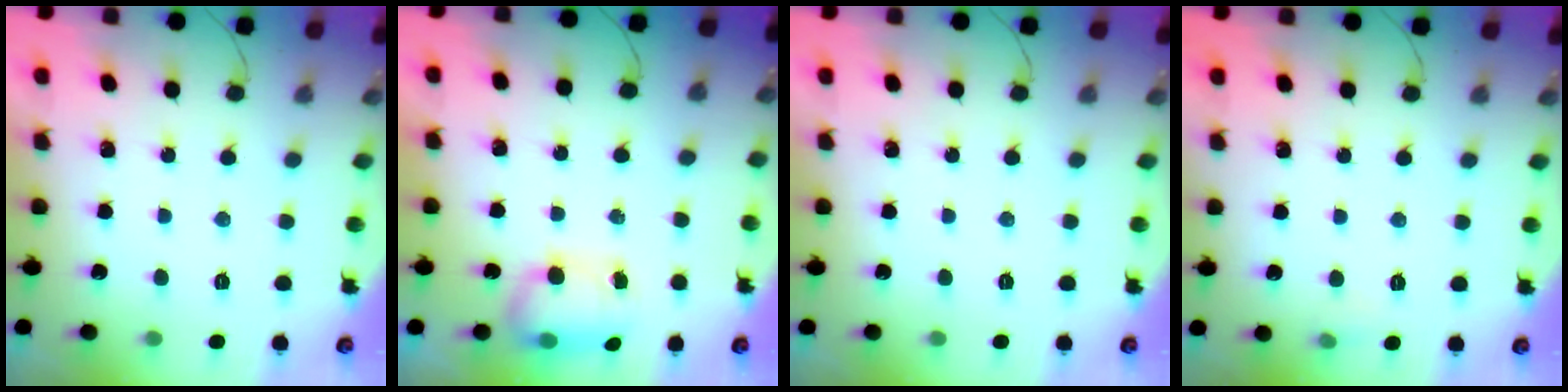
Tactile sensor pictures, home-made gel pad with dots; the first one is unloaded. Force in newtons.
{"total": 7.6, "press": 7.5, "slide": 0.8}
{"total": 0.0}
{"total": 4.0, "press": 3.7, "slide": 1.6}